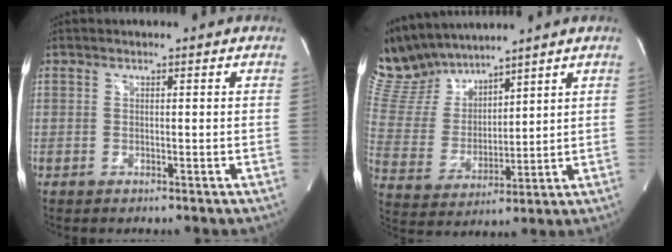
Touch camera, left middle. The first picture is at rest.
{"total": 11.7, "force": [11.1, 2.8, 2.8], "torque": [-0.079, 0.015, 0.236]}